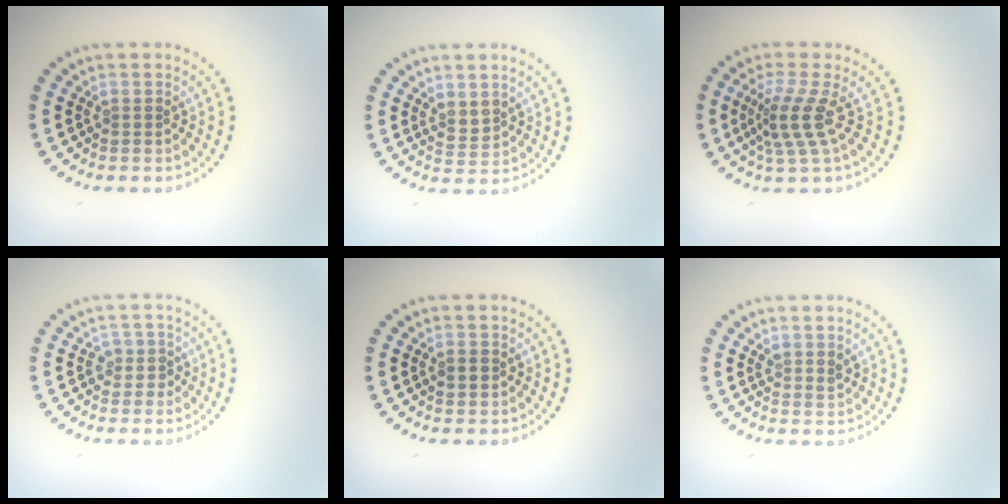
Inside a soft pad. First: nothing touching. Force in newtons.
{"total": 1.6, "press": 1.4, "slide": 0.7}
{"total": 3.4, "press": 2.4, "slide": 2.5}
{"total": 1.6, "press": 1.4, "slide": 0.8}
{"total": 0.9, "press": 0.9, "slide": 0.1}
{"total": 1.1, "press": 0.9, "slide": 0.5}